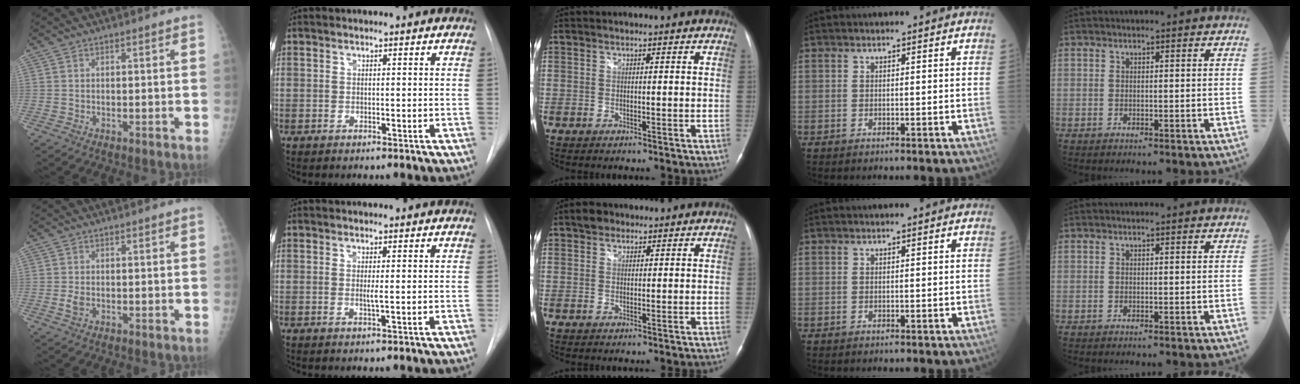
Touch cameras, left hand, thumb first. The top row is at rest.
{"thumb": {"total": 1.8, "force": [-0.2, 1.2, 1.3], "torque": [-0.027, -0.003, -0.004]}, "index": {"total": 0.9, "force": [0.0, -0.3, 0.9], "torque": [-0.020, -0.005, -0.001]}, "middle": {"total": 2.1, "force": [1.4, 1.4, 0.6], "torque": [-0.011, 0.012, 0.021]}}